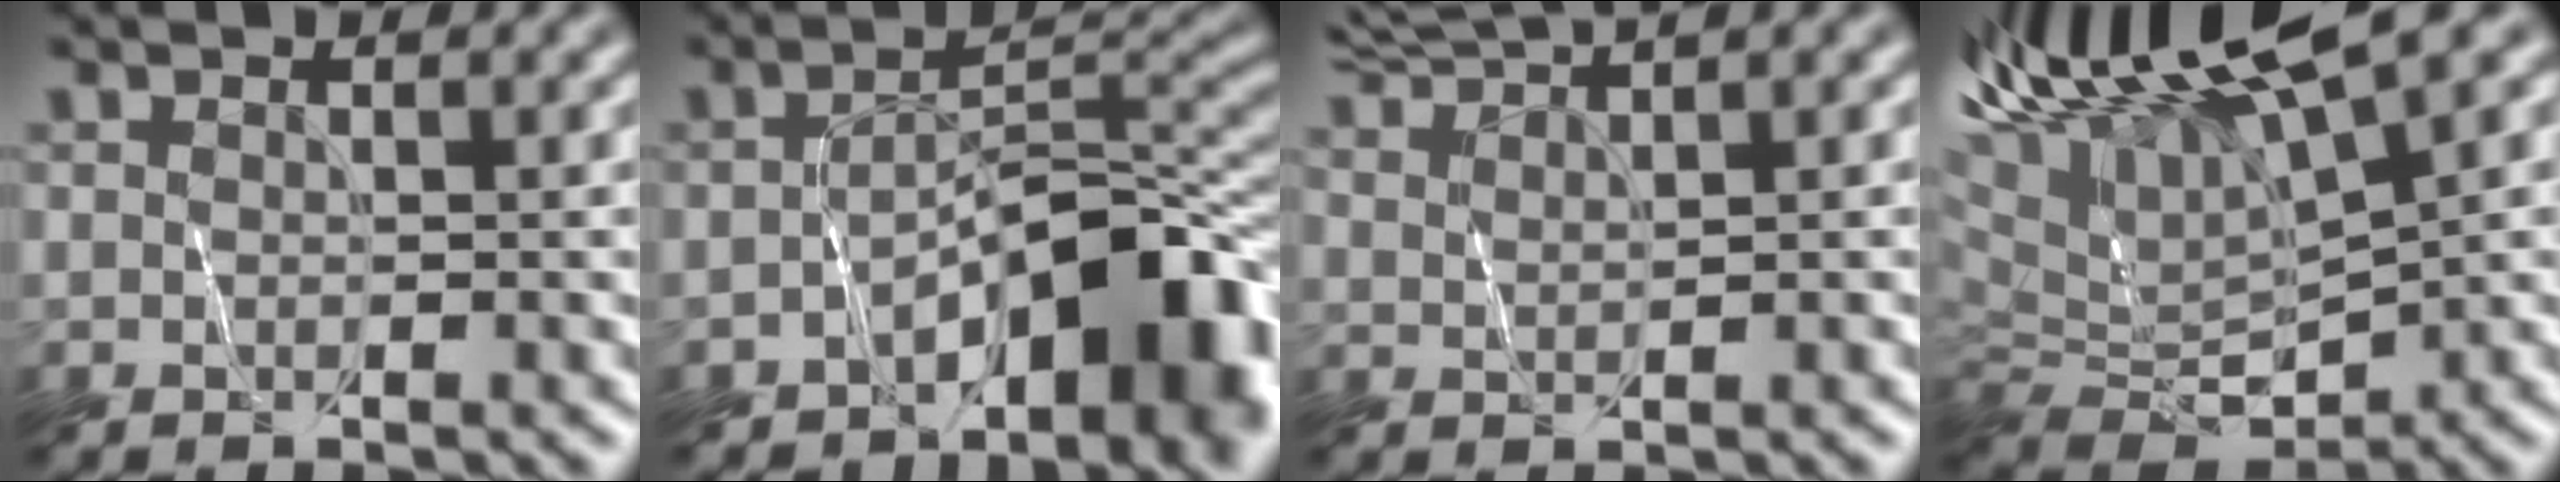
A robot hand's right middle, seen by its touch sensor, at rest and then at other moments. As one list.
[{"total": 10.0, "force": [-5.9, 3.8, 7.1], "torque": [-0.091, 0.003, -0.105]}, {"total": 4.2, "force": [4.2, -0.4, 0.7], "torque": [-0.028, 0.017, 0.080]}, {"total": 11.6, "force": [6.4, 3.8, 9.0], "torque": [-0.194, 0.022, 0.118]}]